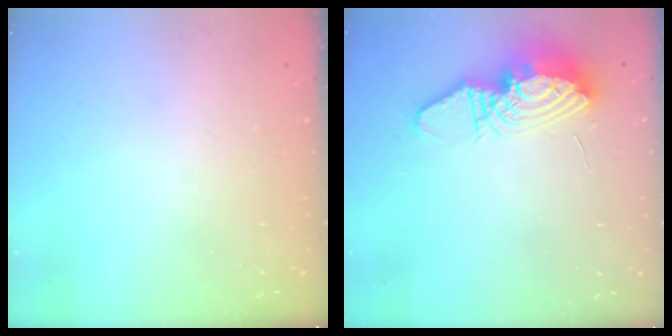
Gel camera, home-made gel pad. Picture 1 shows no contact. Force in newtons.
{"total": 12.0, "press": 11.9, "slide": 1.4}